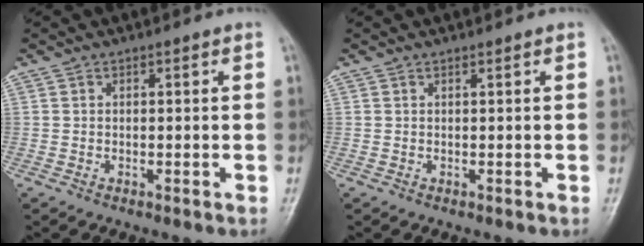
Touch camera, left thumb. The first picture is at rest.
{"total": 0.0}